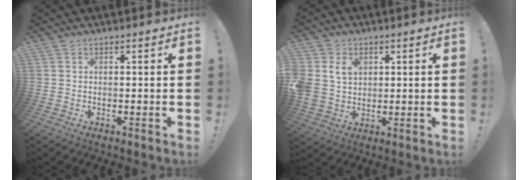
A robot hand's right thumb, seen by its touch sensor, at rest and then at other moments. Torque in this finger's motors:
{"motor_torque": [0.30, 0.31, 0.47, -0.14, 0.38]}